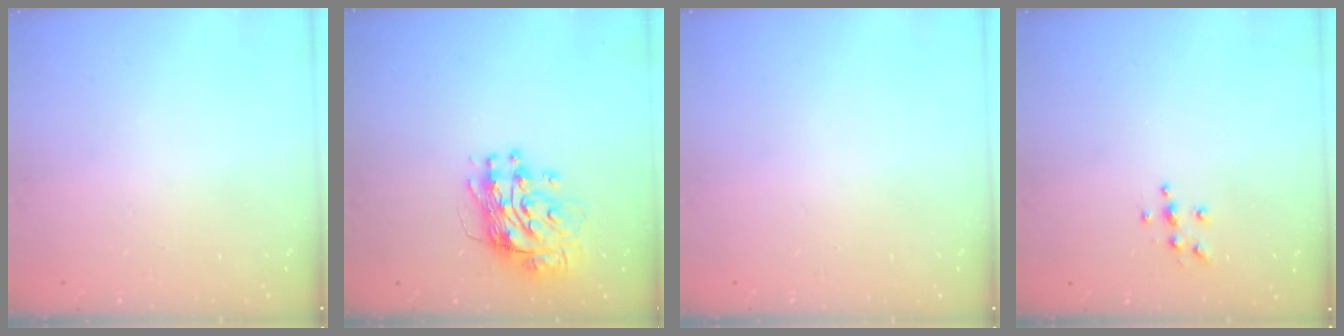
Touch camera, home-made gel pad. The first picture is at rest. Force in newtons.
{"total": 11.6, "press": 11.6, "slide": 1.2}
{"total": 0.0}
{"total": 5.5, "press": 5.5, "slide": 0.4}